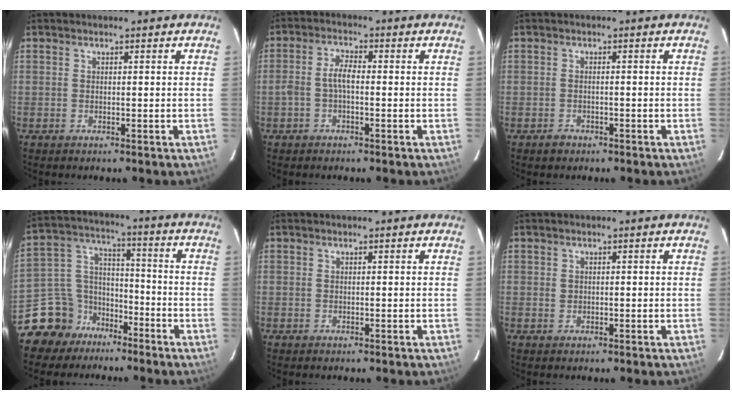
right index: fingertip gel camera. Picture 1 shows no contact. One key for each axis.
{"total": 3.5, "fx": -0.7, "fy": 1.3, "fz": 3.2, "tx": -0.073, "ty": 0.011, "tz": -0.014}
{"total": 1.6, "fx": -1.1, "fy": 1.2, "fz": 0.3, "tx": -0.008, "ty": 0.003, "tz": -0.013}
{"total": 11.6, "fx": -8.4, "fy": 7.9, "fz": 1.6, "tx": -0.056, "ty": 0.063, "tz": -0.146}
{"total": 0.0}
{"total": 0.7, "fx": 0.2, "fy": 0.7, "fz": 0.1, "tx": 0.002, "ty": 0.004, "tz": 0.003}